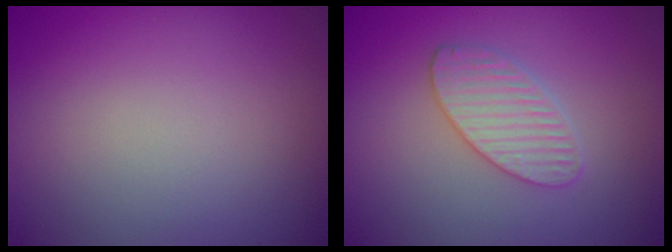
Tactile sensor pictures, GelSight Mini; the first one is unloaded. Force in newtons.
{"total": 3.0, "press": 3.0, "slide": 0.2}